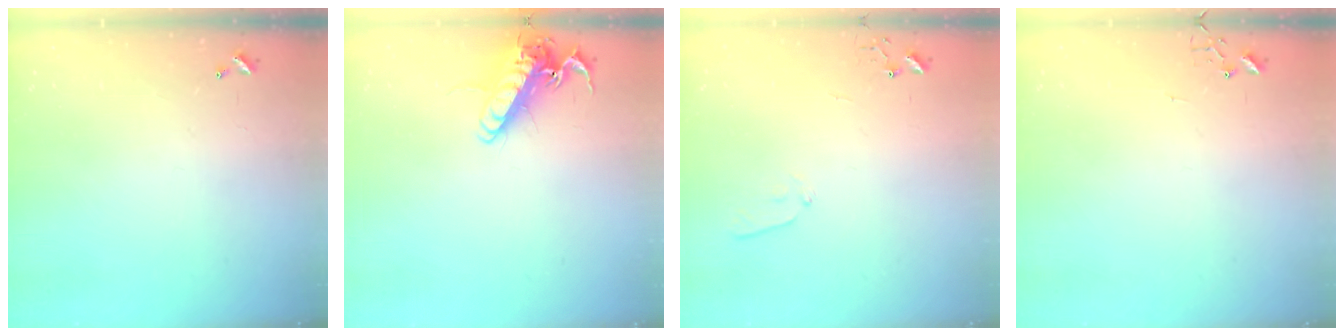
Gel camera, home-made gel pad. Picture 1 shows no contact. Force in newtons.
{"total": 13.4, "press": 13.2, "slide": 2.5}
{"total": 5.6, "press": 5.6, "slide": 0.6}
{"total": 3.6, "press": 3.6, "slide": 0.4}